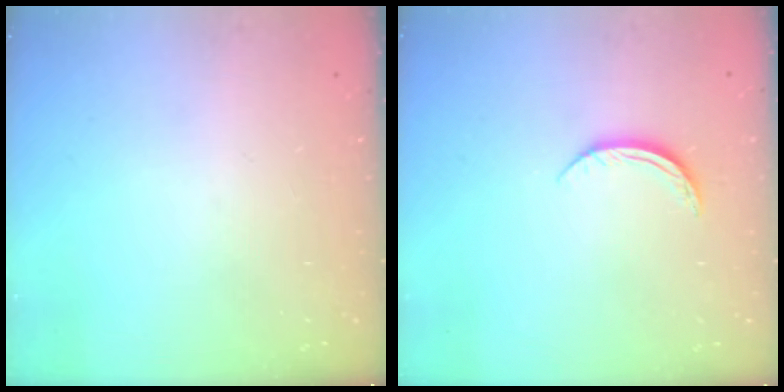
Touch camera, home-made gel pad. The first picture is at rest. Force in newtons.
{"total": 6.1, "press": 6.1, "slide": 0.5}